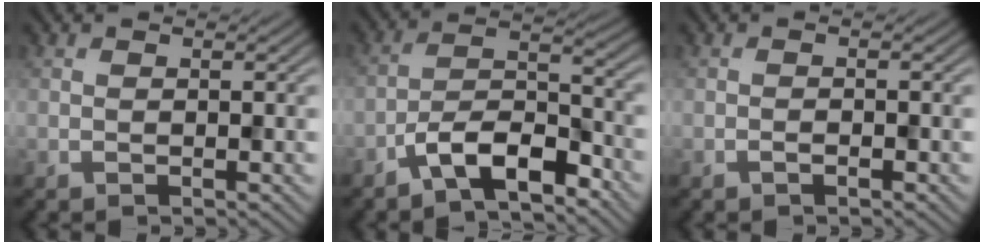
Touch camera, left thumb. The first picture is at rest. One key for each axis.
{"total": 7.7, "fx": -5.3, "fy": 2.5, "fz": 4.9, "tx": -0.088, "ty": 0.010, "tz": -0.112}
{"total": 0.8, "fx": -0.5, "fy": 0.2, "fz": 0.5, "tx": -0.009, "ty": 0.001, "tz": -0.009}